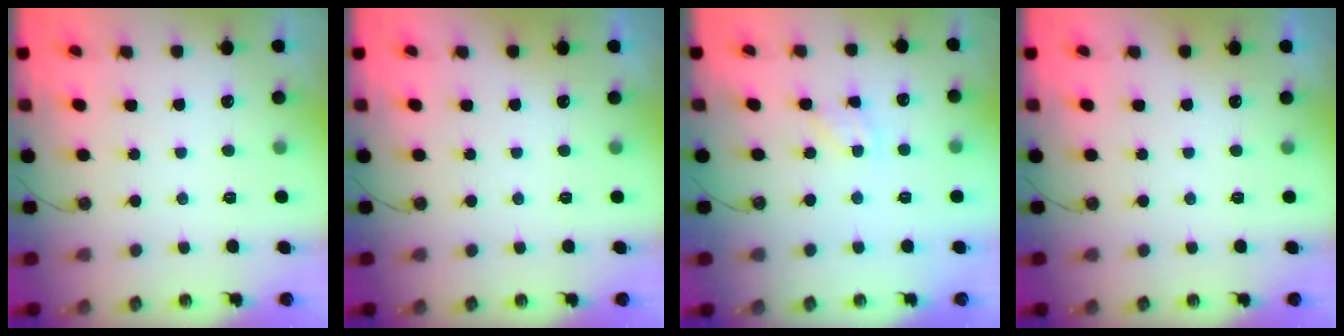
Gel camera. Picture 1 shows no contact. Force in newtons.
{"total": 0.0}
{"total": 2.6, "press": 2.6, "slide": 0.4}
{"total": 0.0}